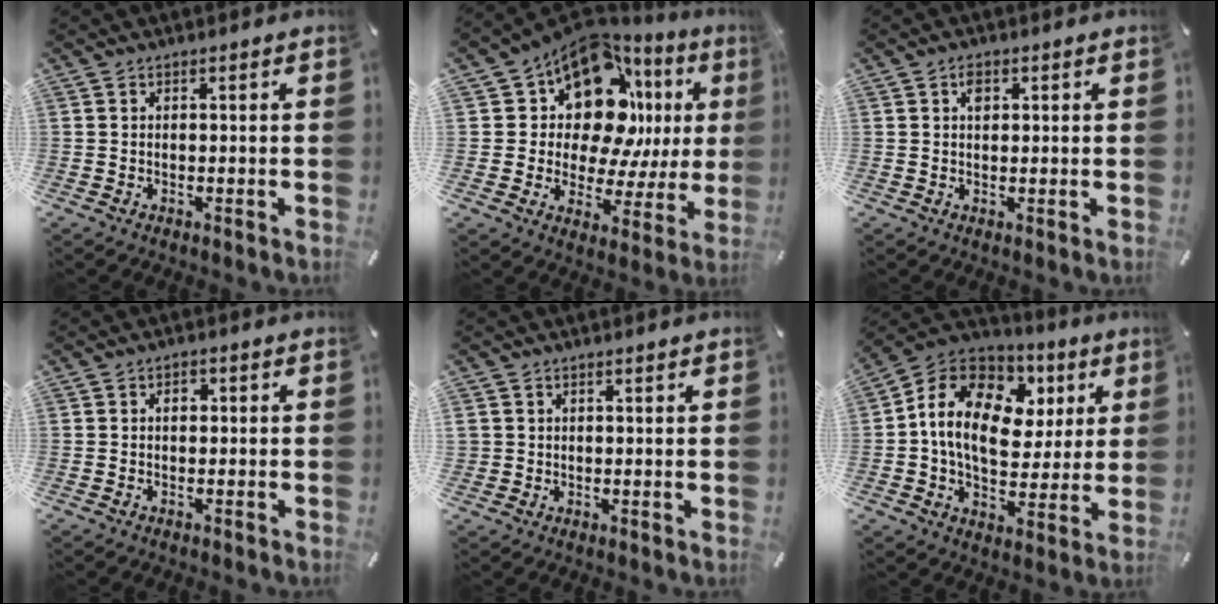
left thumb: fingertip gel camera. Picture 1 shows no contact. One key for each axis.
{"total": 15.6, "fx": 8.7, "fy": 9.7, "fz": 8.6, "tx": -0.140, "ty": -0.086, "tz": 0.151}
{"total": 2.3, "fx": 0.8, "fy": 1.5, "fz": 1.5, "tx": -0.018, "ty": -0.002, "tz": 0.011}
{"total": 2.2, "fx": -0.3, "fy": 1.5, "fz": 1.5, "tx": -0.023, "ty": 0.003, "tz": -0.009}
{"total": 2.1, "fx": 0.5, "fy": 2.1, "fz": 0.1, "tx": -0.002, "ty": 0.004, "tz": 0.008}
{"total": 16.1, "fx": 2.7, "fy": 11.8, "fz": 10.6, "tx": -0.216, "ty": -0.002, "tz": 0.047}